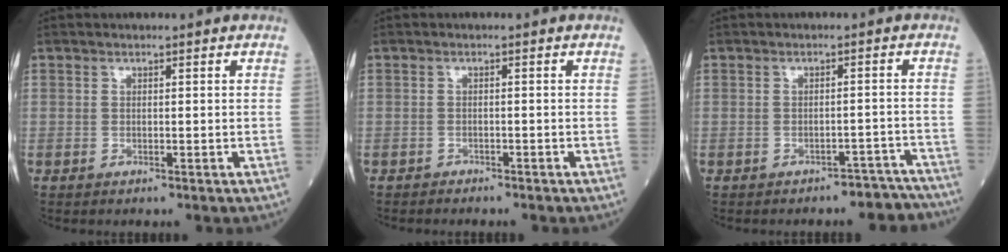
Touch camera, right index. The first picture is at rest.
{"total": 3.5, "force": [-3.0, 1.5, 1.1], "torque": [-0.030, -0.004, -0.039]}
{"total": 7.0, "force": [-6.3, 2.8, 1.2], "torque": [-0.002, 0.029, -0.071]}